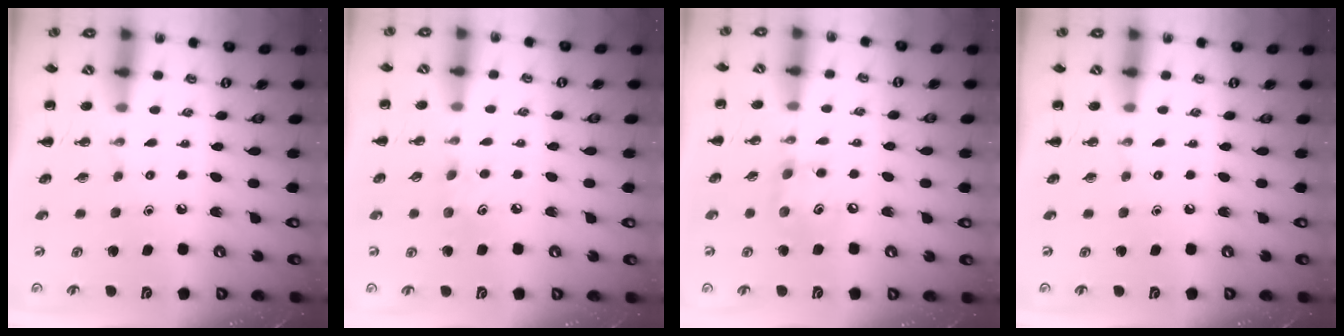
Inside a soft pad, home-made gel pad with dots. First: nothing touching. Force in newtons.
{"total": 4.0, "press": 3.9, "slide": 1.0}
{"total": 6.4, "press": 6.4, "slide": 0.6}
{"total": 0.0}